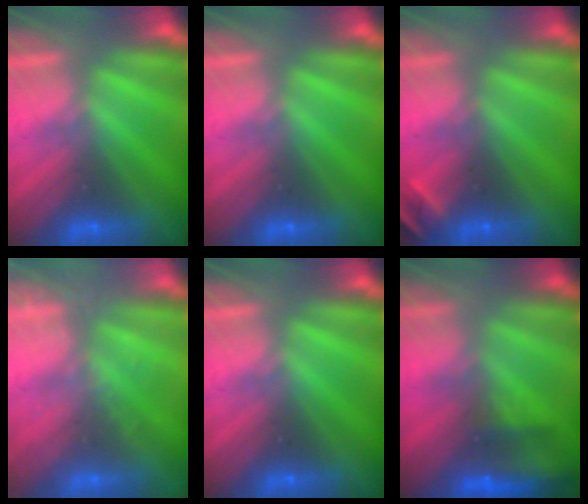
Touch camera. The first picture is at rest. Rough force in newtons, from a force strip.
{"total": 0.0}
{"total": 2.0}
{"total": 1.9}
{"total": 0.0}
{"total": 9.6}